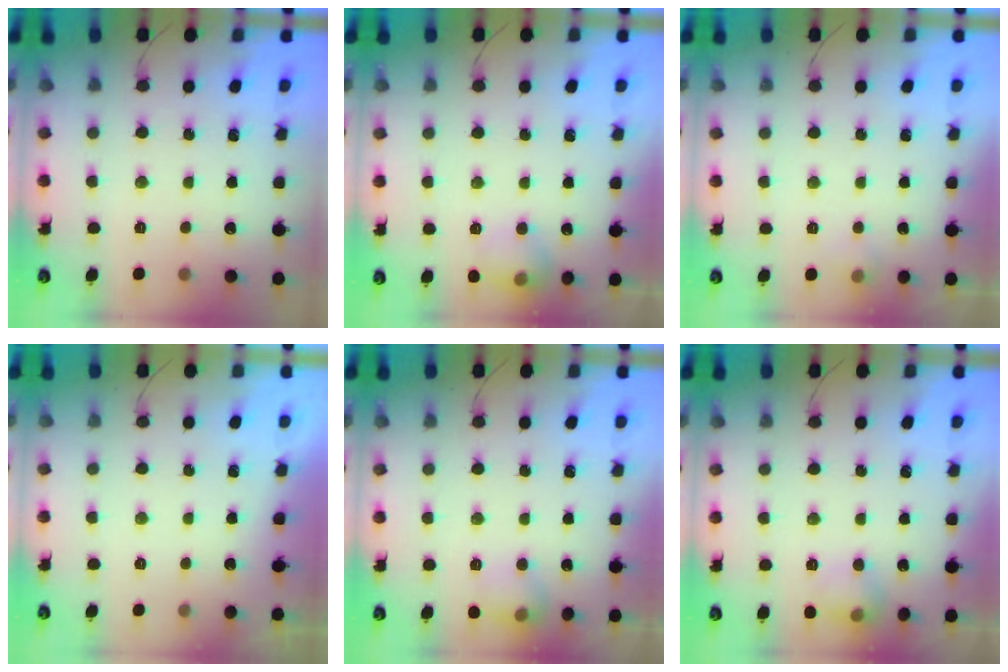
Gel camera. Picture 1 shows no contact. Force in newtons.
{"total": 10.1, "press": 10.0, "slide": 1.4}
{"total": 4.6, "press": 4.4, "slide": 1.3}
{"total": 0.0}
{"total": 8.2, "press": 8.2, "slide": 0.8}
{"total": 8.3, "press": 8.3, "slide": 0.8}